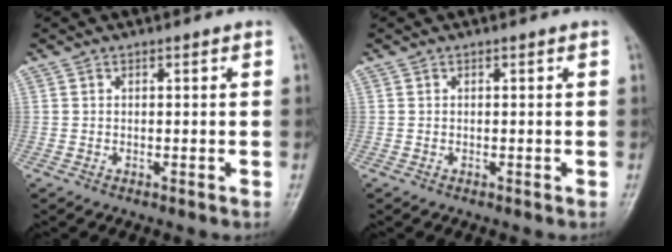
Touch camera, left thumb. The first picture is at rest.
{"total": 0.0}